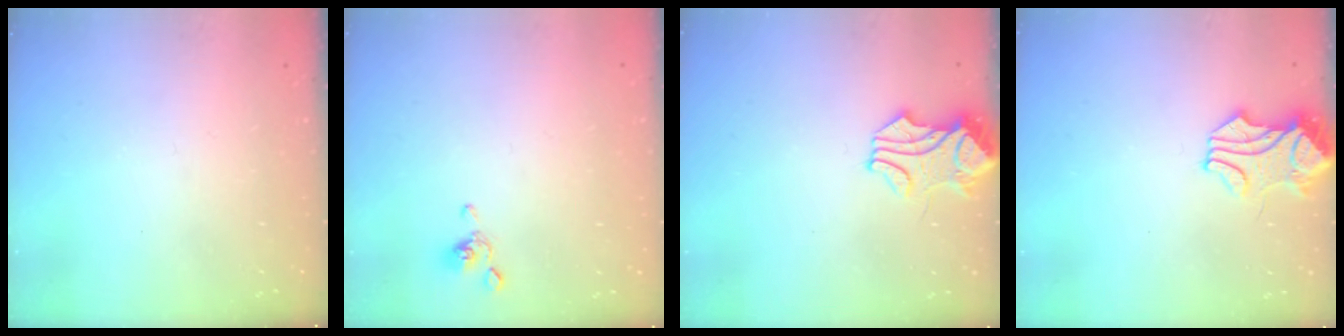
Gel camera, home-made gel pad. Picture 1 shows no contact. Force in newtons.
{"total": 2.3, "press": 2.2, "slide": 0.7}
{"total": 1.9, "press": 1.8, "slide": 0.8}
{"total": 1.7, "press": 1.5, "slide": 0.8}